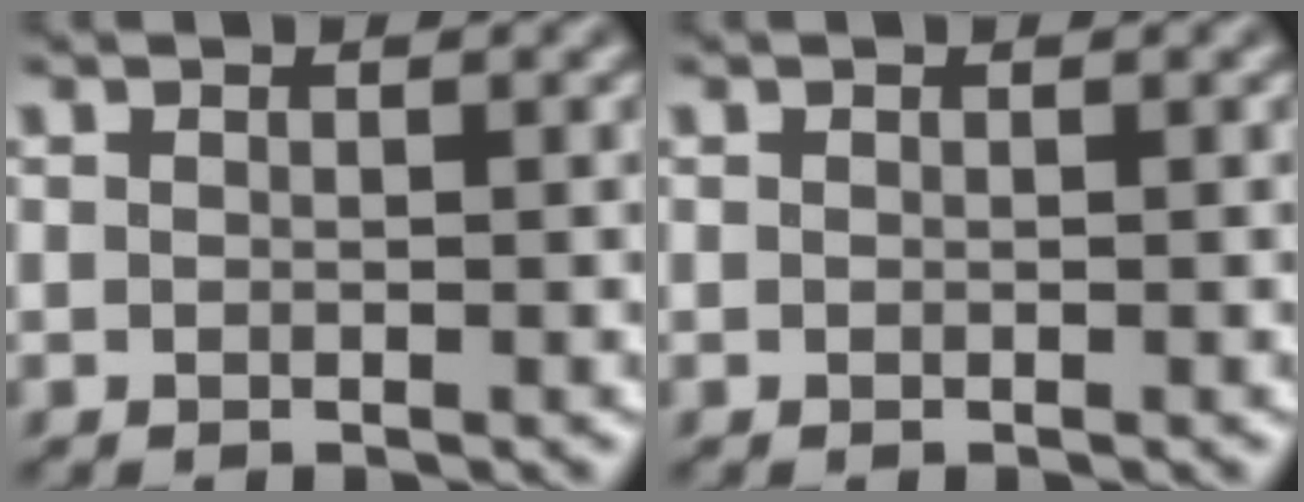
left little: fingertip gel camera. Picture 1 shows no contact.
{"total": 0.0}